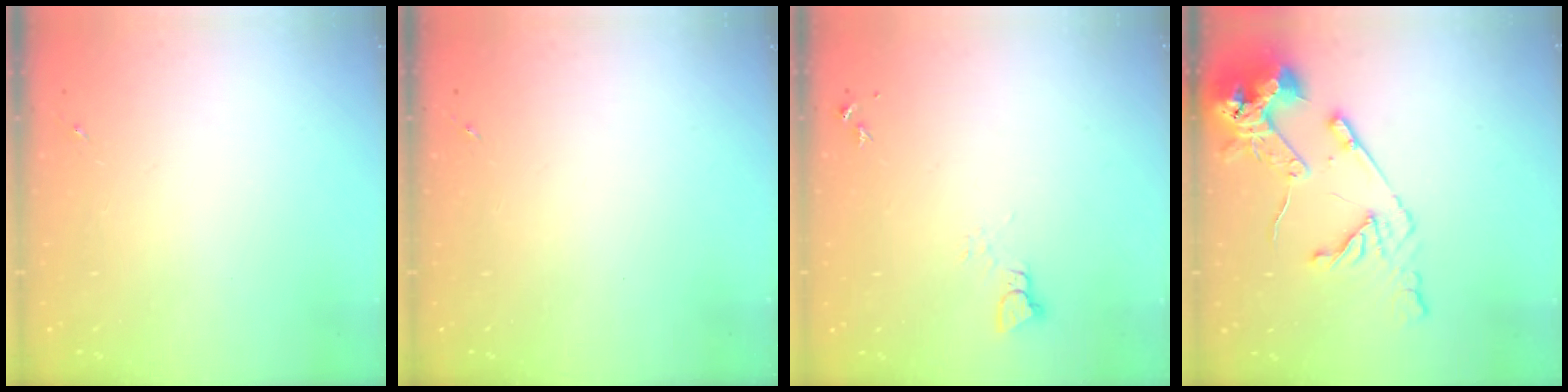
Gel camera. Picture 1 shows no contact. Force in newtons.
{"total": 0.0}
{"total": 2.5, "press": 2.5, "slide": 0.1}
{"total": 14.9, "press": 14.8, "slide": 2.0}